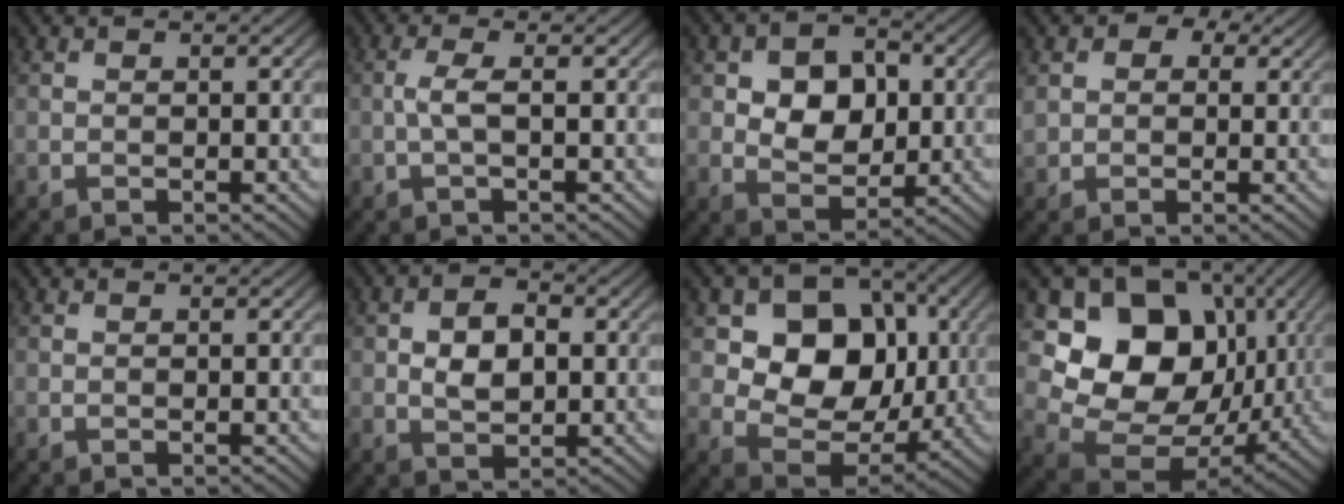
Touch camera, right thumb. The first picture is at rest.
{"total": 2.4, "force": [-0.2, 0.4, 2.4], "torque": [-0.054, 0.008, -0.009]}
{"total": 7.3, "force": [1.0, 5.2, 5.0], "torque": [-0.093, 0.003, 0.013]}
{"total": 6.0, "force": [2.4, 4.8, 2.7], "torque": [-0.079, 0.014, 0.034]}
{"total": 0.0}
{"total": 5.0, "force": [0.3, 3.1, 4.0], "torque": [-0.072, 0.001, 0.004]}
{"total": 11.7, "force": [2.5, 9.0, 7.2], "torque": [-0.131, -0.004, 0.027]}
{"total": 16.0, "force": [3.5, 12.6, 9.2], "torque": [-0.181, 0.000, 0.066]}